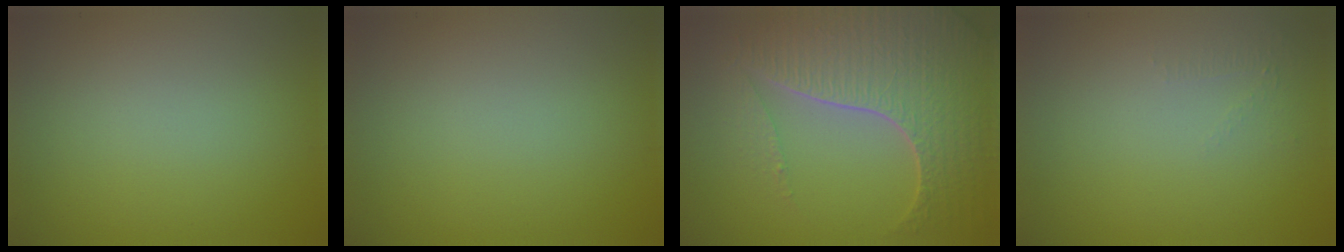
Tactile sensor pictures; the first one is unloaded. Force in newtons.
{"total": 0.0}
{"total": 7.7, "press": 5.6, "slide": 5.2}
{"total": 0.5, "press": 0.2, "slide": 0.5}